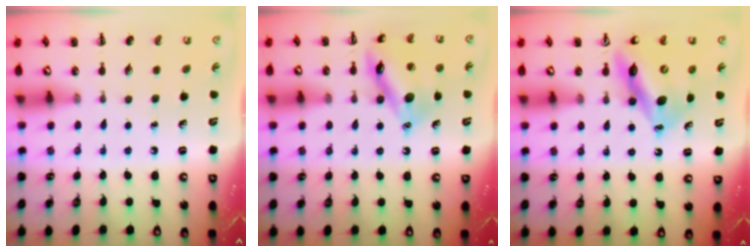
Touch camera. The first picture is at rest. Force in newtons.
{"total": 13.6, "press": 13.6, "slide": 1.2}
{"total": 12.4, "press": 11.8, "slide": 3.7}